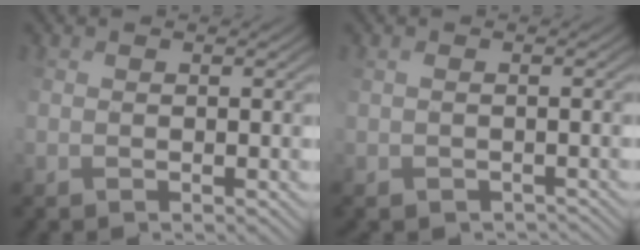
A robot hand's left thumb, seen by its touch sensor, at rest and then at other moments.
{"total": 2.5, "force": [-2.3, 0.8, 0.5], "torque": [0.005, 0.004, -0.025]}